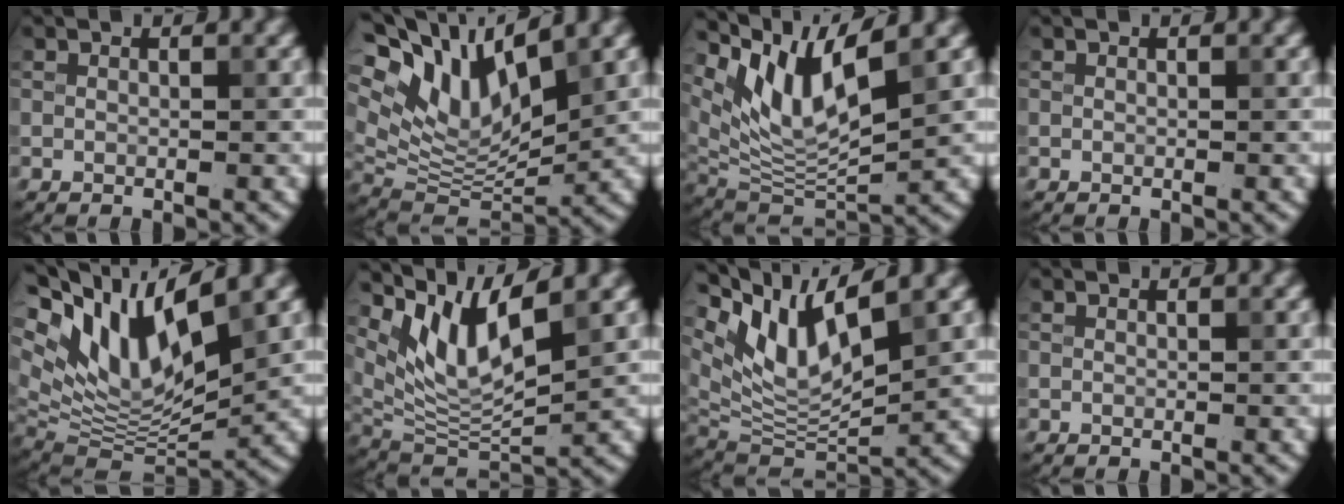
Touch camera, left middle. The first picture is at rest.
{"total": 10.7, "force": [6.2, 4.4, 7.5], "torque": [-0.158, 0.012, 0.114]}
{"total": 8.2, "force": [4.8, 2.5, 6.1], "torque": [-0.124, -0.009, 0.095]}
{"total": 0.0}
{"total": 12.4, "force": [5.7, 4.9, 9.9], "torque": [-0.184, 0.004, 0.105]}
{"total": 7.4, "force": [4.4, 2.2, 5.5], "torque": [-0.111, -0.012, 0.089]}
{"total": 9.1, "force": [5.2, 3.3, 6.7], "torque": [-0.134, -0.003, 0.100]}
{"total": 0.0}